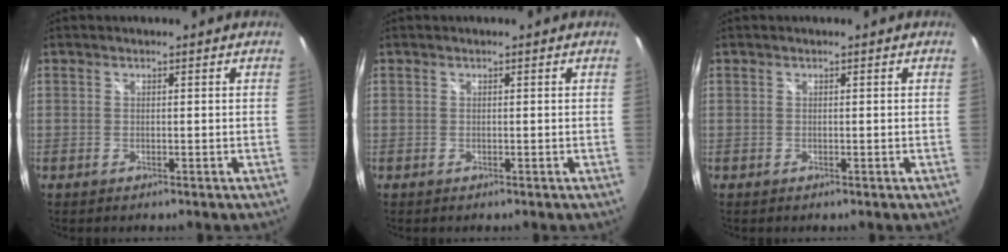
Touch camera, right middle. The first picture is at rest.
{"total": 0.0}
{"total": 0.0}